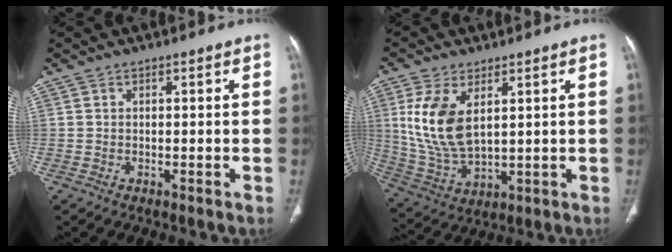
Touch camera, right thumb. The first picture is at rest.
{"total": 12.4, "force": [3.8, 6.6, 9.9], "torque": [-0.205, -0.014, 0.090]}